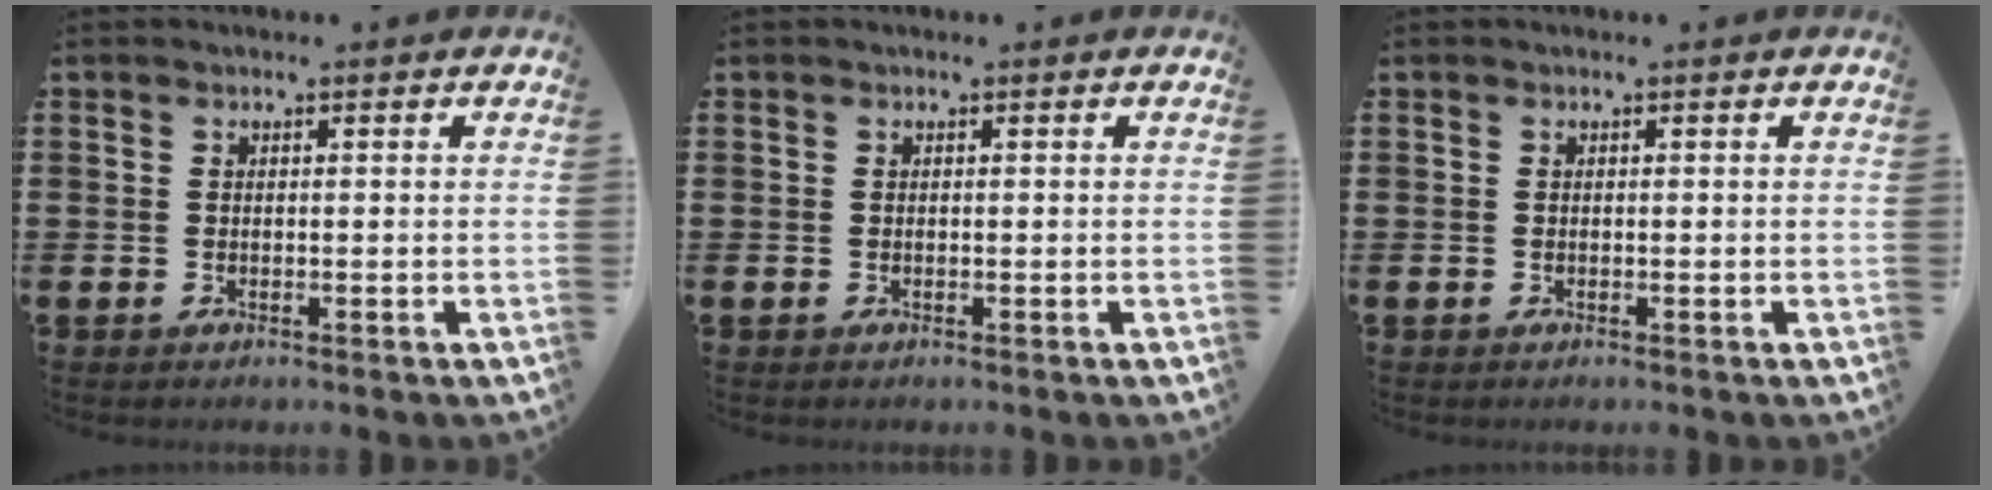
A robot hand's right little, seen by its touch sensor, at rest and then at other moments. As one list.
[{"total": 0.0}, {"total": 0.0}]